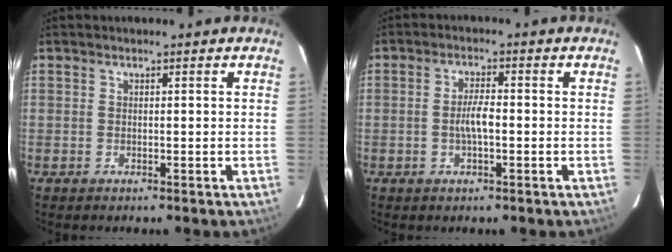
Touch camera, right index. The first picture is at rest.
{"total": 3.8, "force": [-0.8, 1.0, 3.6], "torque": [-0.068, 0.004, -0.013]}